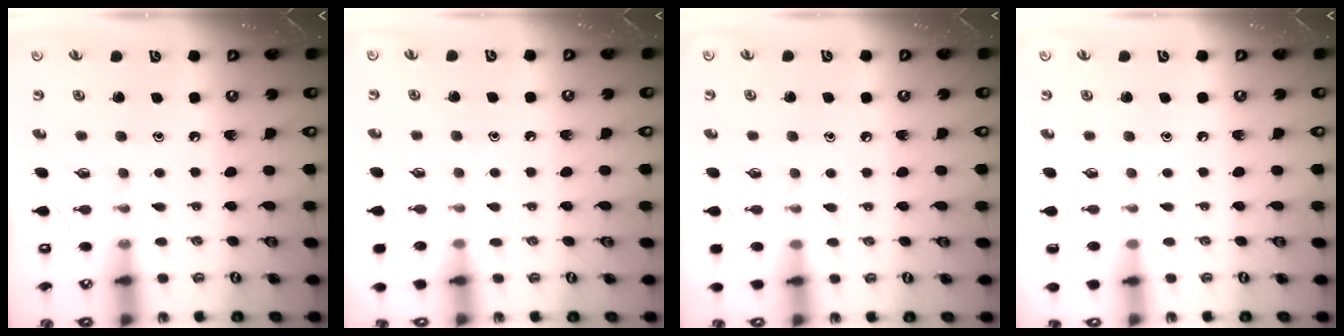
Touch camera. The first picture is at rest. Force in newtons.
{"total": 5.8, "press": 5.8, "slide": 0.8}
{"total": 3.7, "press": 3.6, "slide": 0.6}
{"total": 0.0}